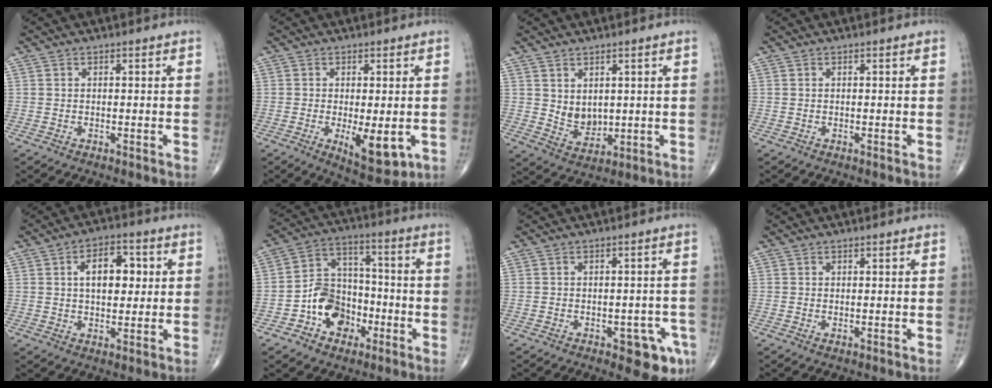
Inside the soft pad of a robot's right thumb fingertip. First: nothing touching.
{"total": 8.1, "force": [-2.0, 3.2, 7.2], "torque": [-0.095, -0.019, -0.023]}
{"total": 4.9, "force": [1.3, 3.5, 3.2], "torque": [-0.037, -0.020, 0.039]}
{"total": 0.0}
{"total": 9.0, "force": [1.8, 5.2, 7.1], "torque": [-0.082, 0.007, 0.025]}
{"total": 11.8, "force": [-4.7, 9.1, 5.9], "torque": [-0.061, 0.051, -0.086]}
{"total": 7.2, "force": [-3.4, 3.2, 5.4], "torque": [-0.040, 0.014, -0.038]}
{"total": 0.5, "force": [-0.2, 0.3, 0.5], "torque": [-0.006, -0.002, -0.003]}